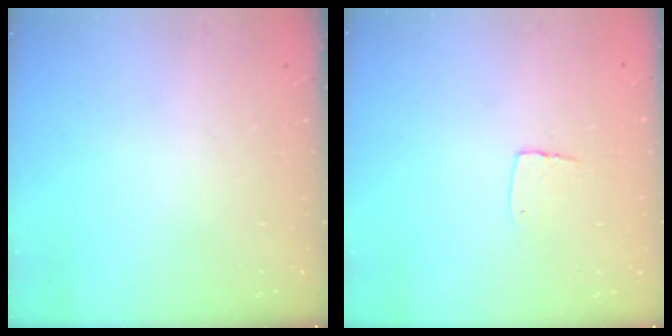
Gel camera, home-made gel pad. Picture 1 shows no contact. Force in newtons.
{"total": 5.3, "press": 5.3, "slide": 0.4}